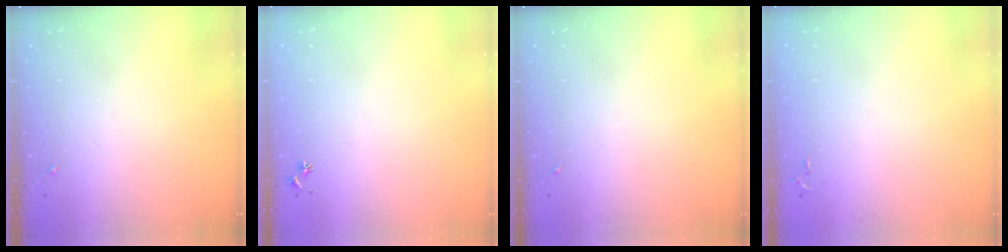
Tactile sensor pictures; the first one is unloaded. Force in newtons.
{"total": 2.5, "press": 2.5, "slide": 0.3}
{"total": 0.0}
{"total": 2.6, "press": 2.6, "slide": 0.4}